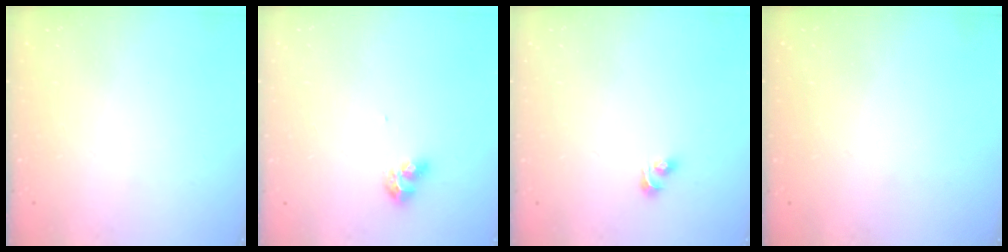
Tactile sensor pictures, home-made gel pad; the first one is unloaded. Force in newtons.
{"total": 7.9, "press": 7.9, "slide": 0.6}
{"total": 3.5, "press": 3.1, "slide": 1.6}
{"total": 0.7, "press": 0.6, "slide": 0.4}